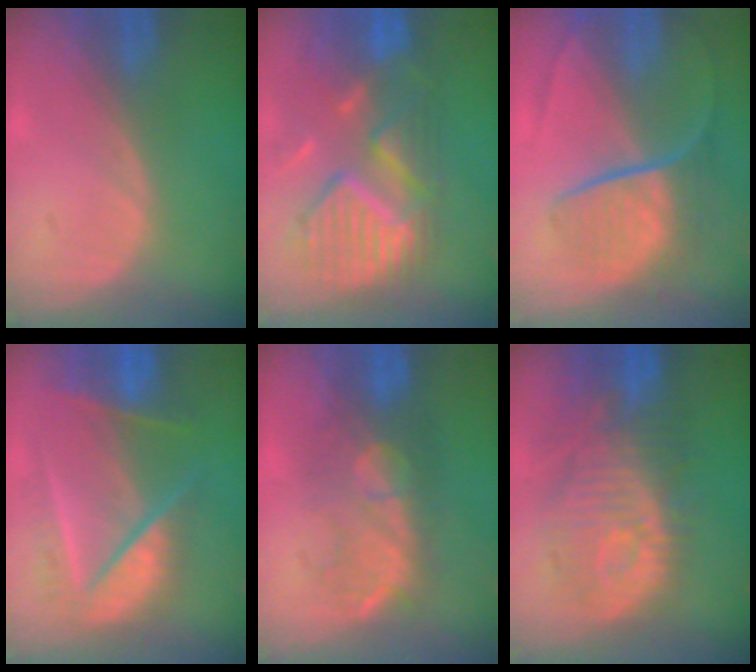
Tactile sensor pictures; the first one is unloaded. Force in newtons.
{"total": 11.9, "press": 10.3, "slide": 5.9}
{"total": 9.0, "press": 7.4, "slide": 5.1}
{"total": 9.7, "press": 8.2, "slide": 5.1}
{"total": 8.0, "press": 7.9, "slide": 0.7}
{"total": 12.1, "press": 10.9, "slide": 5.3}